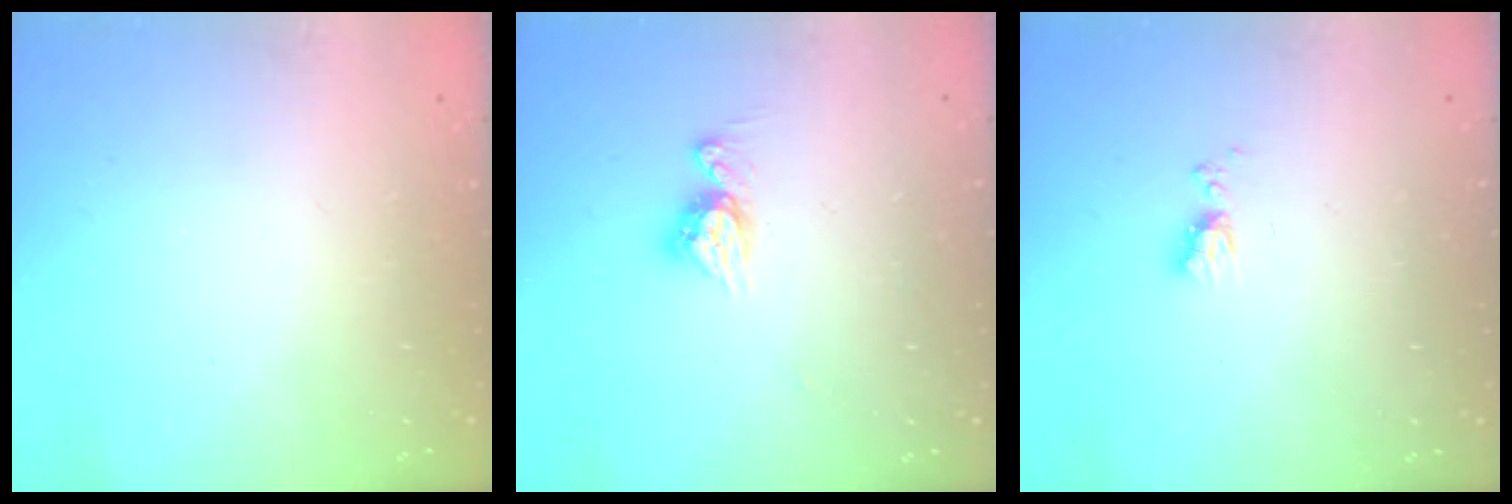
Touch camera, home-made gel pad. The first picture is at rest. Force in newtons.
{"total": 8.5, "press": 8.4, "slide": 0.8}
{"total": 5.7, "press": 5.7, "slide": 0.8}